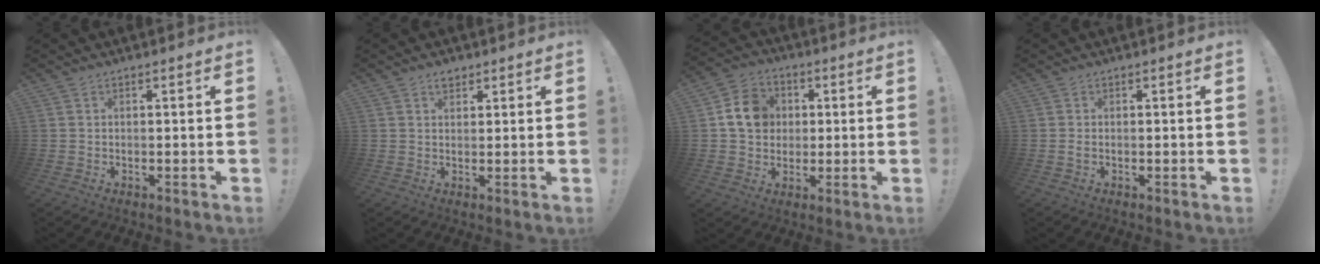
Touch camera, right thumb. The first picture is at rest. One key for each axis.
{"total": 2.8, "fx": 1.9, "fy": 1.7, "fz": 1.1, "tx": -0.006, "ty": -0.010, "tz": 0.033}
{"total": 11.5, "fx": 2.2, "fy": 10.1, "fz": 5.1, "tx": -0.063, "ty": 0.002, "tz": 0.048}
{"total": 0.6, "fx": -0.2, "fy": 0.3, "fz": 0.5, "tx": -0.009, "ty": 0.002, "tz": -0.005}